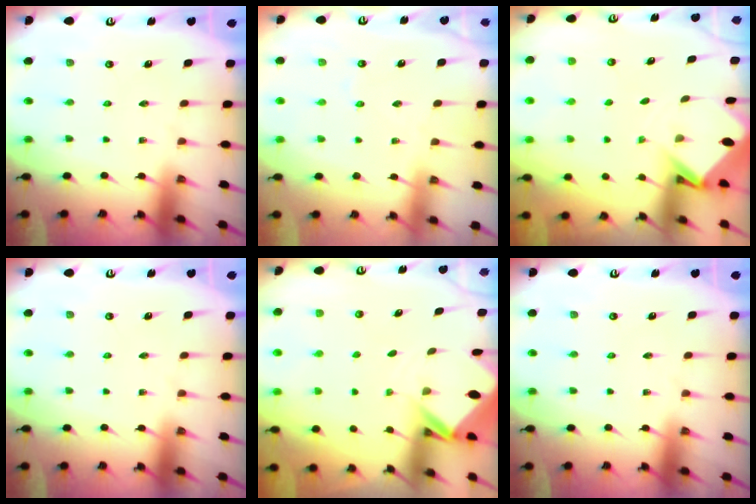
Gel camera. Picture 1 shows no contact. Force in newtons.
{"total": 2.7, "press": 2.6, "slide": 0.5}
{"total": 2.9, "press": 2.9, "slide": 0.2}
{"total": 0.0}
{"total": 2.9, "press": 2.9, "slide": 0.2}
{"total": 0.0}